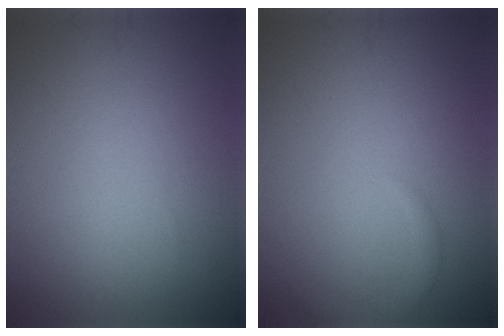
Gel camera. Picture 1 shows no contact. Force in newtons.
{"total": 1.5, "press": 1.5, "slide": 0.1}